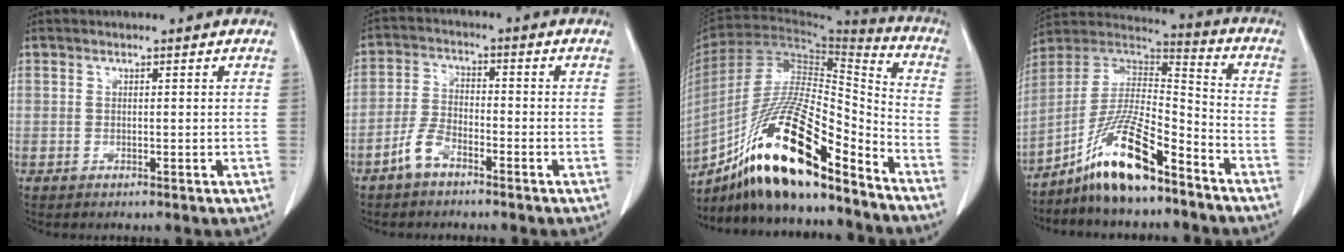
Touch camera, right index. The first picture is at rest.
{"total": 4.8, "force": [-3.4, 2.0, 2.8], "torque": [-0.066, 0.008, -0.068]}
{"total": 22.8, "force": [-15.0, 4.1, 16.7], "torque": [-0.314, -0.016, -0.266]}
{"total": 14.3, "force": [-10.0, 2.3, 10.0], "torque": [-0.190, 0.014, -0.182]}